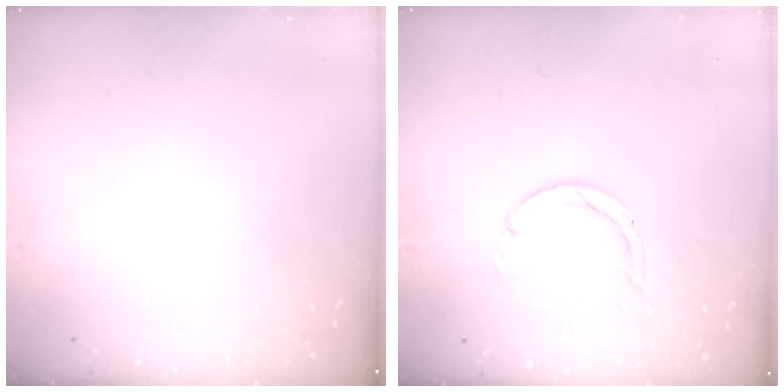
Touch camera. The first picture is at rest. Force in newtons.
{"total": 3.0, "press": 3.0, "slide": 0.3}